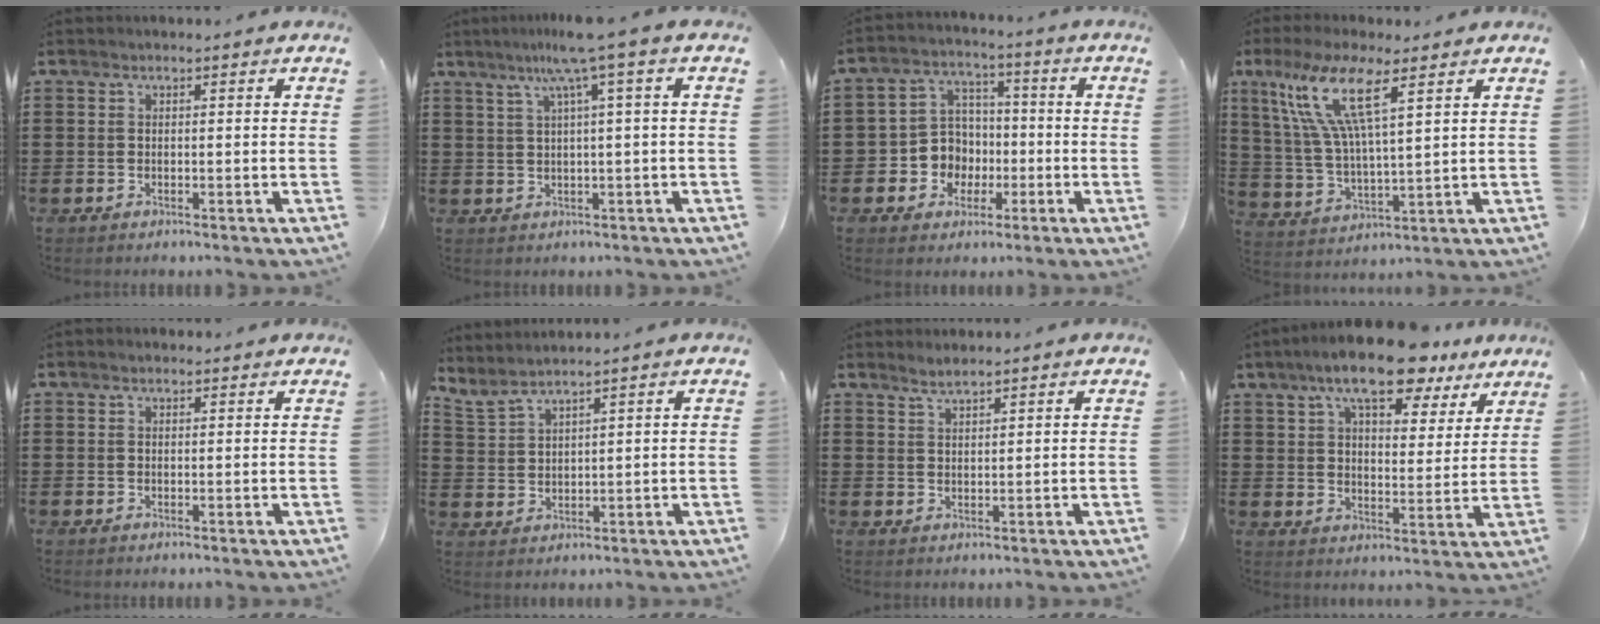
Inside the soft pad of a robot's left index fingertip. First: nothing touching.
{"total": 6.8, "force": [2.9, -0.6, 6.1], "torque": [-0.122, 0.004, 0.047]}
{"total": 7.3, "force": [-1.5, 6.9, 1.9], "torque": [-0.071, 0.013, -0.026]}
{"total": 11.9, "force": [6.9, 2.7, 9.3], "torque": [-0.206, -0.011, 0.121]}
{"total": 0.6, "force": [0.5, 0.3, 0.2], "torque": [-0.004, 0.002, 0.011]}
{"total": 3.3, "force": [2.9, 0.5, 1.4], "torque": [-0.038, -0.008, 0.054]}
{"total": 1.9, "force": [1.7, 0.1, 0.7], "torque": [-0.018, 0.001, 0.033]}
{"total": 12.2, "force": [9.3, 3.0, 7.2], "torque": [-0.143, -0.022, 0.164]}